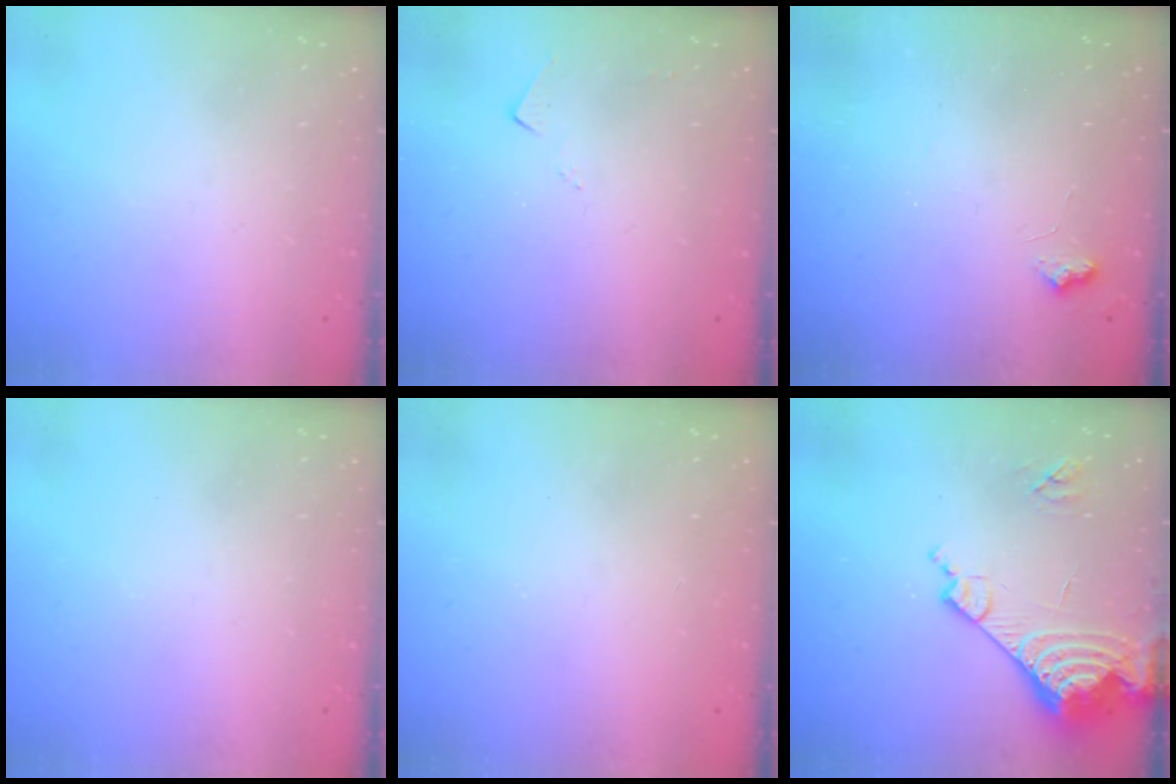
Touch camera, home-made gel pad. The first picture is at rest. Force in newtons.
{"total": 3.4, "press": 3.3, "slide": 0.4}
{"total": 6.1, "press": 6.0, "slide": 0.7}
{"total": 0.0}
{"total": 0.9, "press": 0.9, "slide": 0.1}
{"total": 15.0, "press": 14.9, "slide": 1.6}